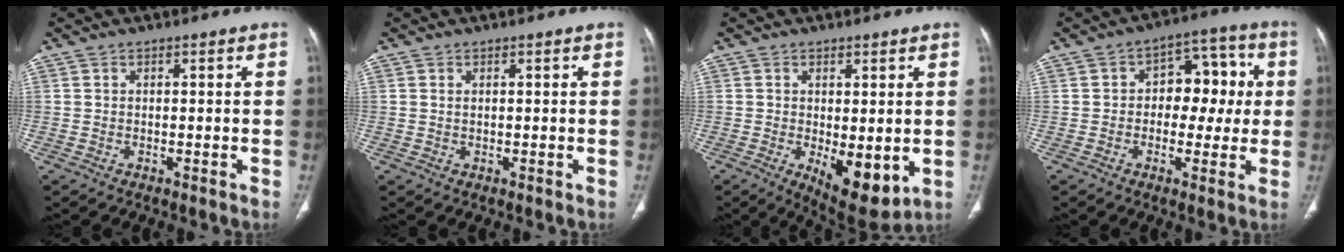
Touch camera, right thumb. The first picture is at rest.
{"total": 0.6, "force": [0.3, 0.3, 0.5], "torque": [-0.014, 0.004, 0.008]}
{"total": 9.9, "force": [-1.7, 4.3, 8.7], "torque": [-0.115, -0.025, -0.013]}
{"total": 11.0, "force": [0.7, 7.3, 8.1], "torque": [-0.058, 0.032, 0.006]}